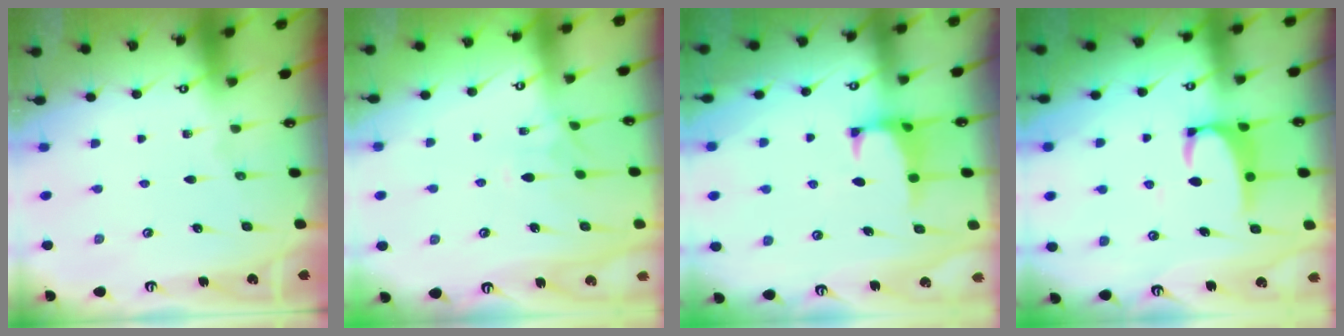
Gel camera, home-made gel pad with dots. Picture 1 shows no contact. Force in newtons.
{"total": 1.3, "press": 1.0, "slide": 0.8}
{"total": 0.7, "press": 0.5, "slide": 0.5}
{"total": 3.0, "press": 2.9, "slide": 0.8}